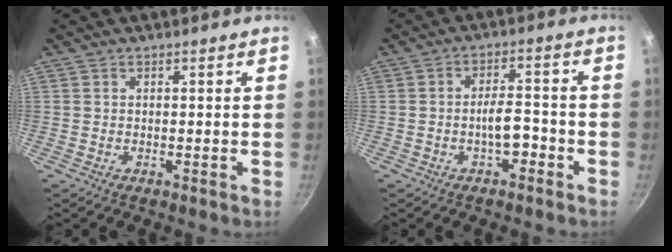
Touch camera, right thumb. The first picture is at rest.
{"total": 5.1, "force": [-2.2, 2.0, 4.1], "torque": [-0.053, 0.026, -0.037]}